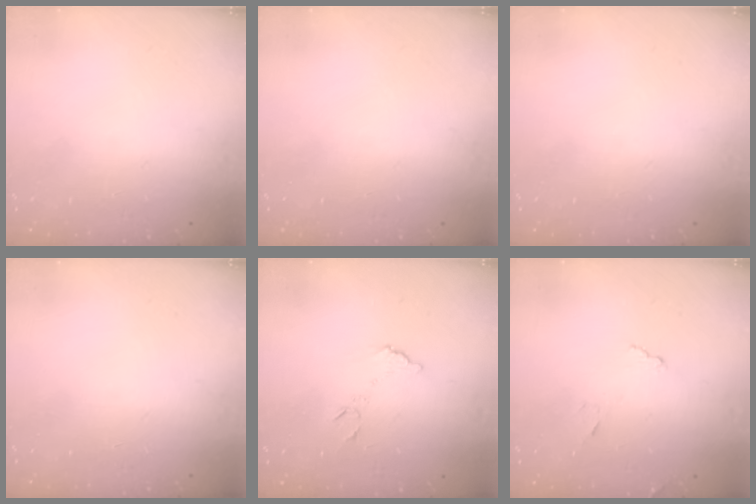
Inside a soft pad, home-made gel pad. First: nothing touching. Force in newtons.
{"total": 0.0}
{"total": 0.0}
{"total": 0.0}
{"total": 6.3, "press": 6.3, "slide": 0.4}
{"total": 8.1, "press": 8.1, "slide": 0.6}